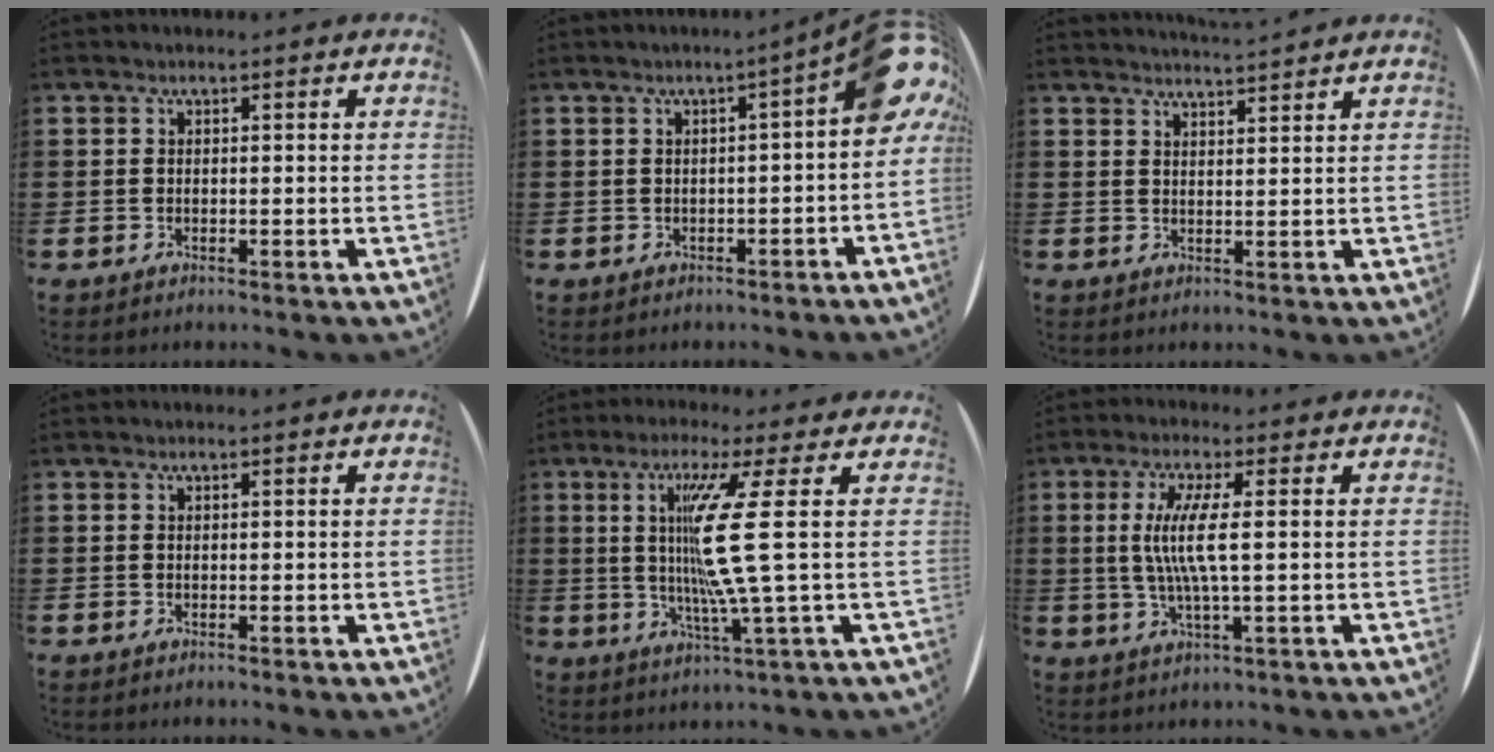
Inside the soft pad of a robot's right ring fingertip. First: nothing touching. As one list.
[{"total": 5.4, "force": [1.7, 1.3, 4.9], "torque": [-0.066, -0.013, 0.020]}, {"total": 2.4, "force": [2.3, -0.6, -0.4], "torque": [0.004, -0.013, 0.044]}, {"total": 0.0}, {"total": 11.8, "force": [2.1, -1.1, 11.5], "torque": [-0.242, -0.014, 0.016]}, {"total": 6.7, "force": [0.8, 1.6, 6.5], "torque": [-0.137, 0.000, 0.008]}]